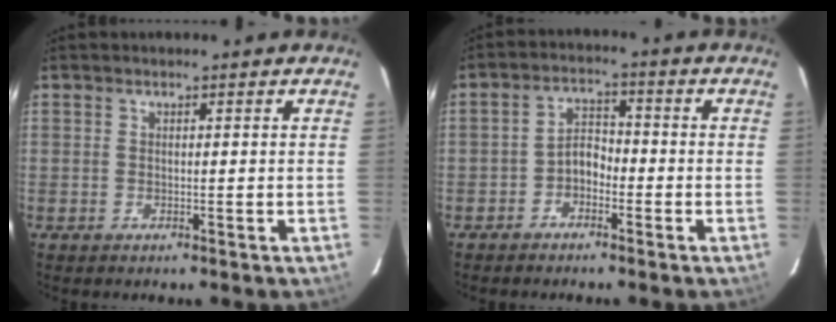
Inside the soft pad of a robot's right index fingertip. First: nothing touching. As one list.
[{"total": 3.9, "force": [-2.3, 2.4, 1.9], "torque": [-0.037, 0.015, -0.042]}]